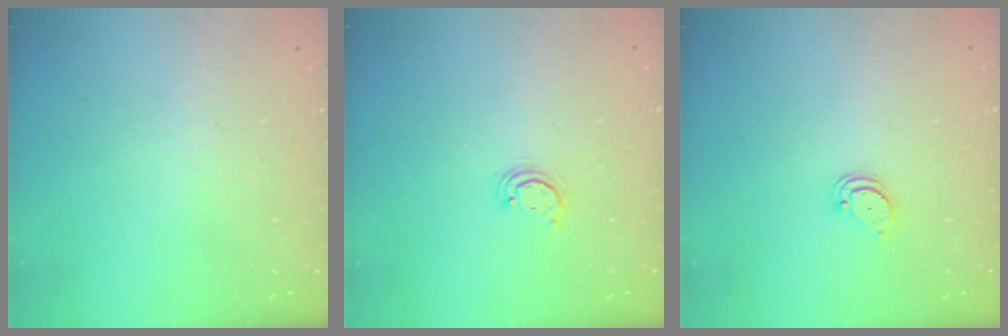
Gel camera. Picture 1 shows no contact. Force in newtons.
{"total": 2.5, "press": 2.5, "slide": 0.3}
{"total": 2.1, "press": 2.1, "slide": 0.1}